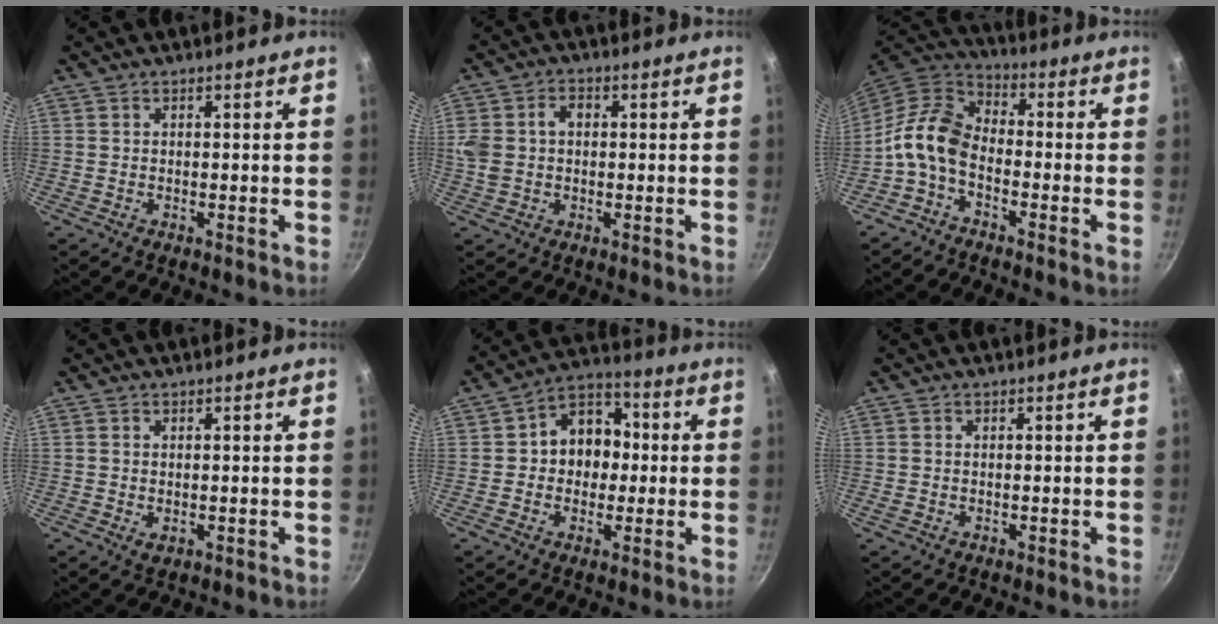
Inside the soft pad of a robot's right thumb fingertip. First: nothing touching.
{"total": 6.8, "force": [0.7, 5.2, 4.4], "torque": [-0.078, 0.011, 0.008]}
{"total": 9.6, "force": [-3.1, 6.1, 6.7], "torque": [-0.128, 0.048, -0.080]}
{"total": 1.4, "force": [0.1, 1.0, 1.0], "torque": [-0.016, -0.002, 0.002]}
{"total": 10.7, "force": [0.2, 8.7, 6.1], "torque": [-0.039, 0.026, -0.012]}
{"total": 0.0}